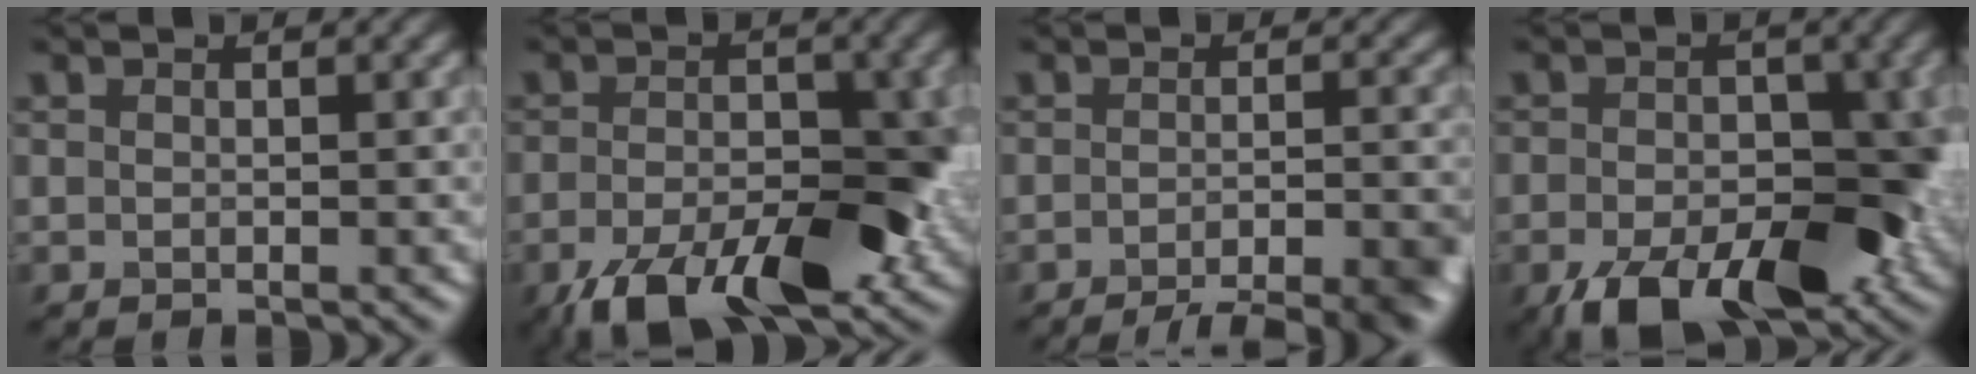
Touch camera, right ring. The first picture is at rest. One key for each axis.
{"total": 10.2, "fx": -4.9, "fy": 4.7, "fz": 7.6, "tx": -0.129, "ty": -0.007, "tz": -0.077}
{"total": 7.4, "fx": -5.1, "fy": 1.9, "fz": 5.0, "tx": -0.055, "ty": -0.011, "tz": -0.067}
{"total": 11.0, "fx": -4.9, "fy": 5.8, "fz": 7.9, "tx": -0.125, "ty": -0.018, "tz": -0.069}